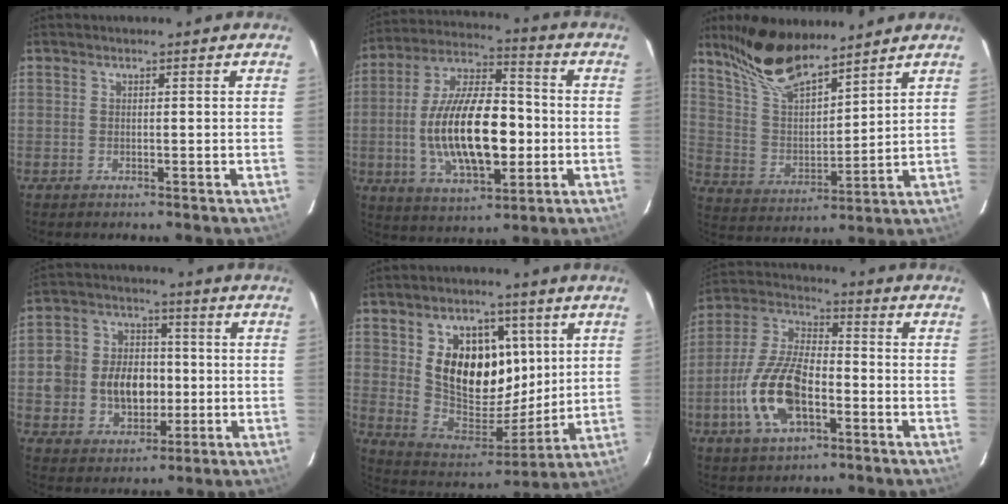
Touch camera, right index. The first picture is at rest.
{"total": 19.8, "force": [-2.7, 8.7, 17.6], "torque": [-0.336, 0.007, -0.040]}
{"total": 15.7, "force": [12.7, 4.6, 8.0], "torque": [-0.159, 0.013, 0.249]}
{"total": 12.3, "force": [-0.9, 10.5, 6.3], "torque": [-0.152, 0.029, -0.005]}
{"total": 17.6, "force": [5.3, 11.8, 11.9], "torque": [-0.221, 0.000, 0.108]}
{"total": 14.8, "force": [-5.1, 7.0, 12.1], "torque": [-0.260, 0.004, -0.094]}